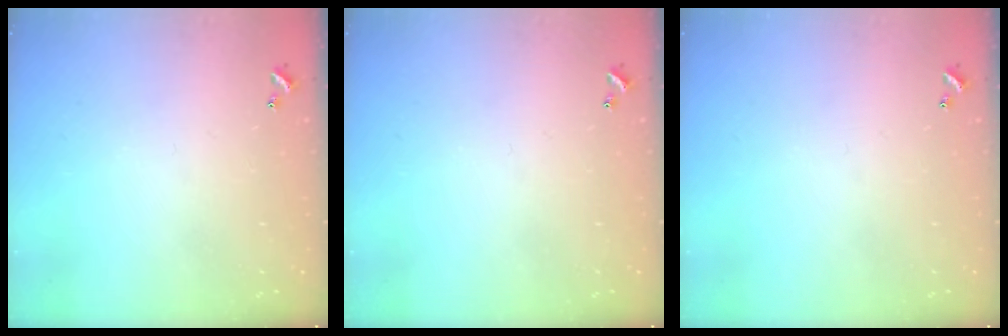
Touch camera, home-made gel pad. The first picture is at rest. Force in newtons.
{"total": 0.0}
{"total": 0.0}